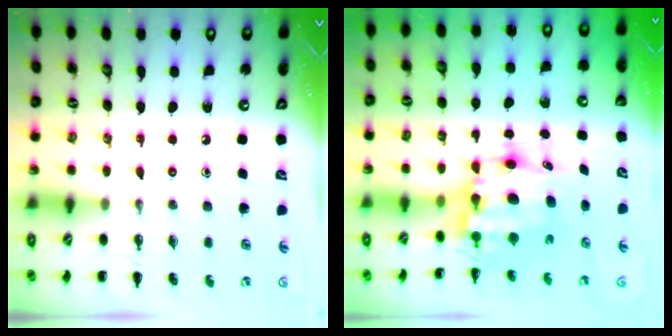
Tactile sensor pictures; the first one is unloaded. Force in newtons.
{"total": 8.6, "press": 8.2, "slide": 2.3}